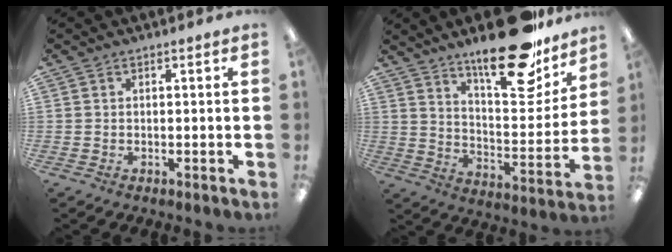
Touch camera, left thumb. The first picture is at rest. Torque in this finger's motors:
{"motor_torque": [2.11, 1.13, 1.64, -1.13, 0.31]}